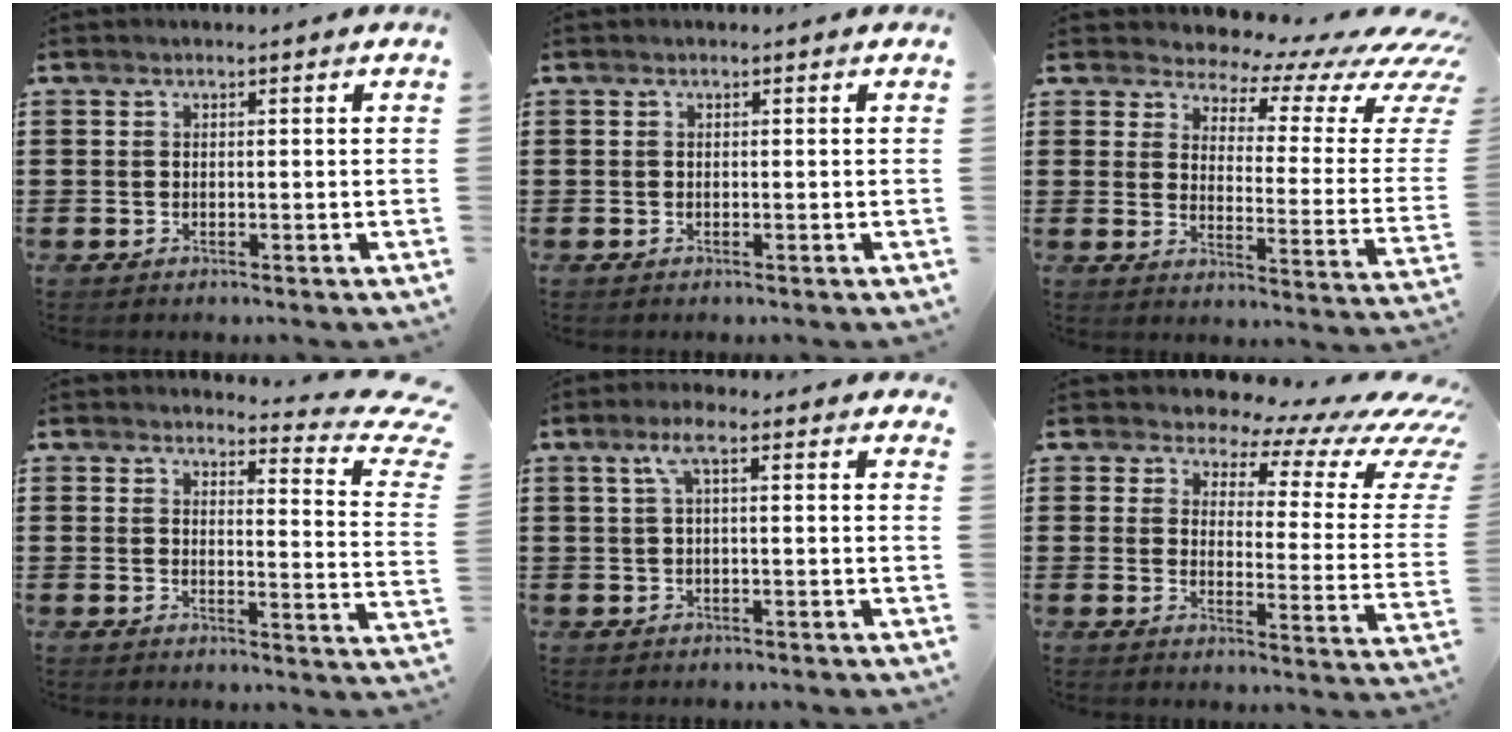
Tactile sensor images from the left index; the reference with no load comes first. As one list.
[{"total": 0.0}, {"total": 5.2, "force": [4.5, 2.1, 1.8], "torque": [-0.039, -0.049, 0.071]}, {"total": 4.9, "force": [4.0, 0.6, 2.6], "torque": [-0.039, -0.036, 0.063]}, {"total": 4.1, "force": [2.0, 0.9, 3.5], "torque": [-0.075, 0.004, 0.034]}, {"total": 7.2, "force": [6.1, 2.5, 3.1], "torque": [-0.060, -0.056, 0.100]}]